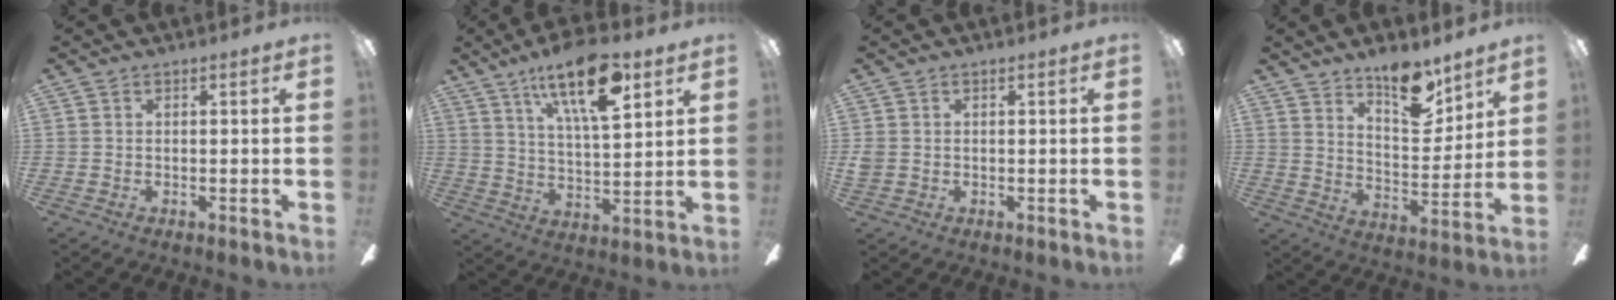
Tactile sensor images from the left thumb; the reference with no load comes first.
{"total": 17.2, "force": [10.6, 5.9, 12.3], "torque": [-0.203, -0.042, 0.173]}
{"total": 1.6, "force": [0.2, 1.4, 0.7], "torque": [-0.015, 0.005, 0.003]}
{"total": 13.8, "force": [10.4, 5.7, 7.0], "torque": [-0.094, -0.067, 0.183]}